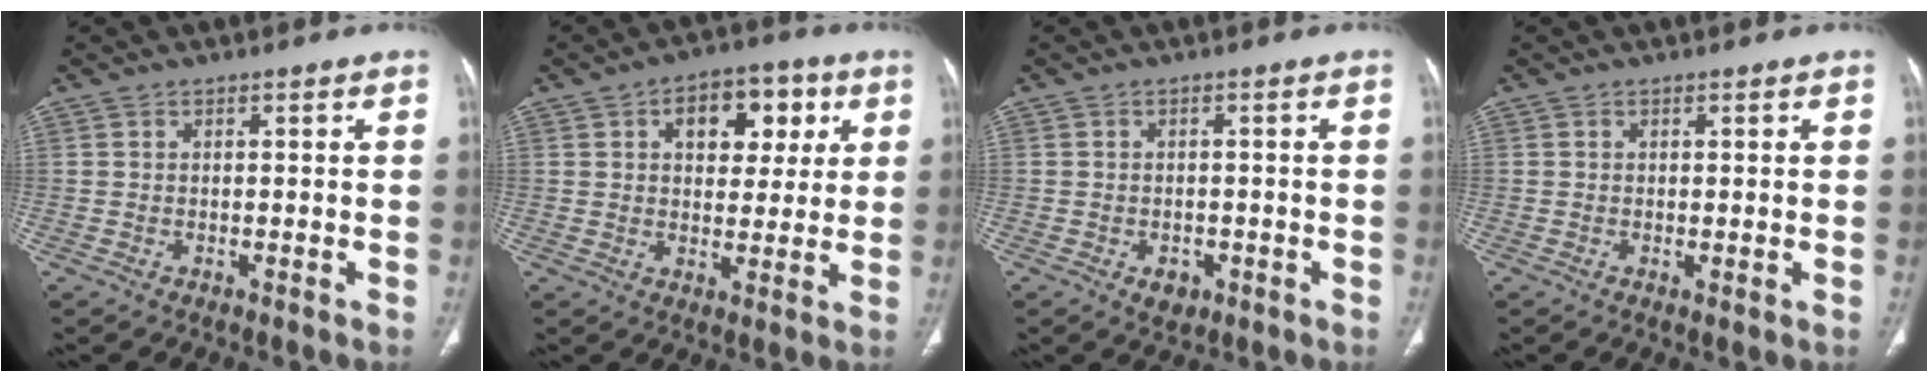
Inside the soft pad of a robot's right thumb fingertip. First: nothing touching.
{"total": 11.4, "force": [4.0, 7.1, 7.9], "torque": [-0.066, 0.002, 0.055]}
{"total": 2.9, "force": [-1.2, 2.1, 1.6], "torque": [-0.012, 0.003, -0.009]}
{"total": 0.6, "force": [0.0, 0.2, 0.6], "torque": [-0.015, -0.005, 0.001]}